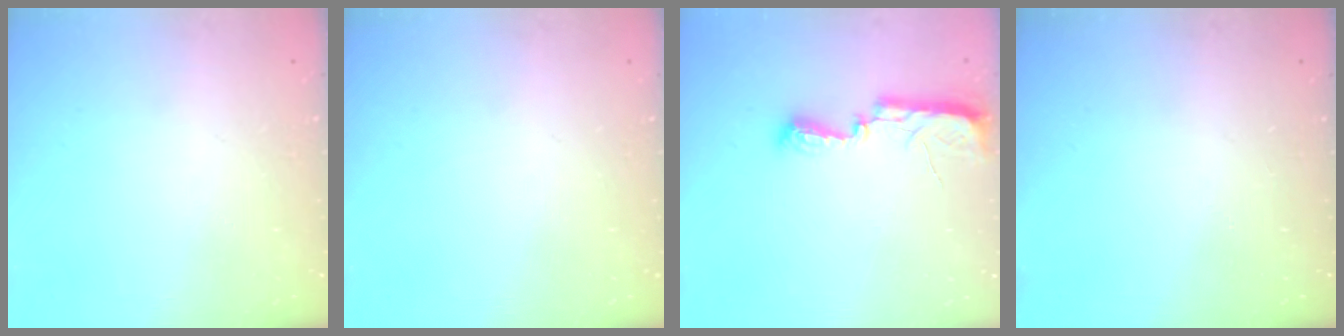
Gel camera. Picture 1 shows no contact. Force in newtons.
{"total": 0.0}
{"total": 7.7, "press": 7.7, "slide": 0.6}
{"total": 0.0}